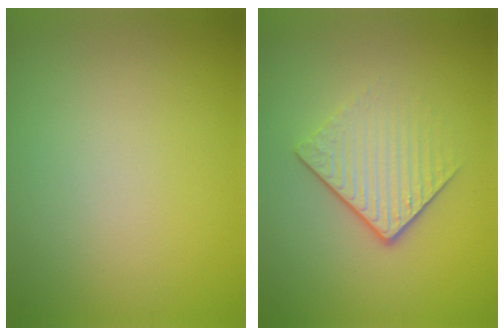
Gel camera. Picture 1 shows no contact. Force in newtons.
{"total": 4.1, "press": 2.5, "slide": 3.2}